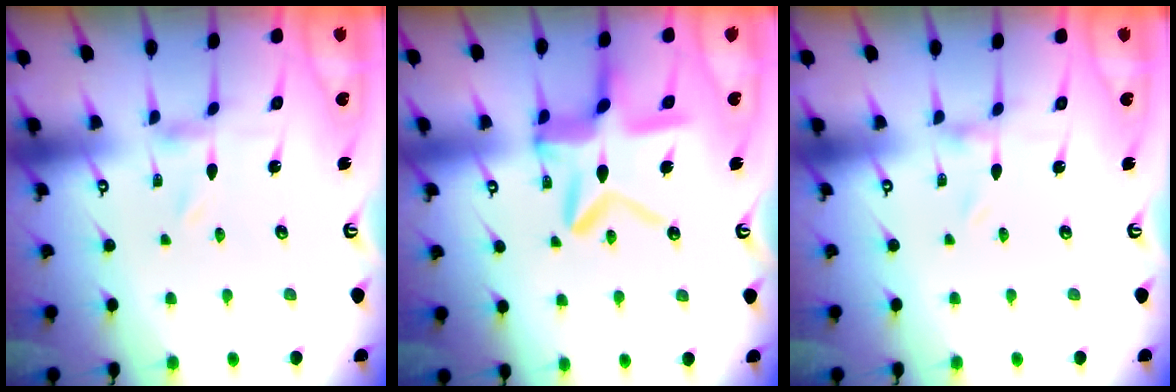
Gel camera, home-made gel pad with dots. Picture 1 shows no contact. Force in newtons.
{"total": 14.1, "press": 14.0, "slide": 1.2}
{"total": 0.0}